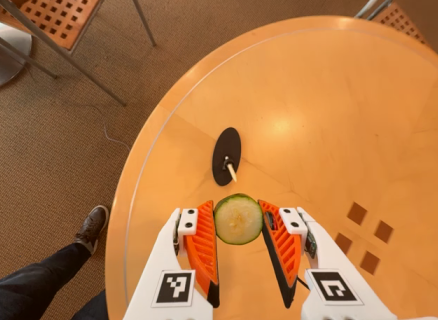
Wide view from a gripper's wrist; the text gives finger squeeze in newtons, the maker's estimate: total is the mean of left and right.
{"total": 7.8, "left": 7.4, "right": 8.2}